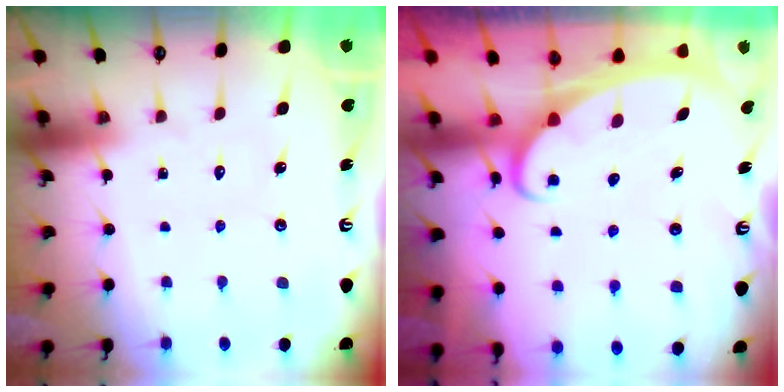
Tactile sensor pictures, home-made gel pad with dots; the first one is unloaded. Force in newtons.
{"total": 2.4, "press": 2.4, "slide": 0.4}